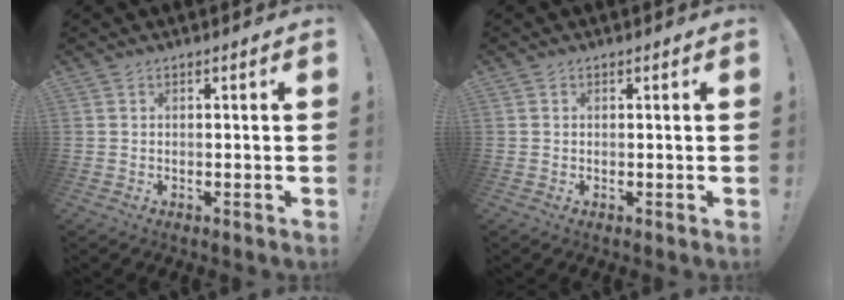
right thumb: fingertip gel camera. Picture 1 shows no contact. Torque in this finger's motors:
{"motor_torque": [-0.20, 0.02, -0.19, 0.07, 0.00]}